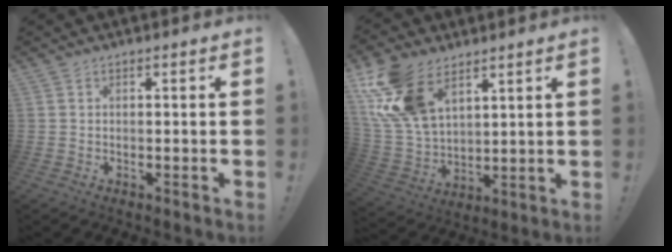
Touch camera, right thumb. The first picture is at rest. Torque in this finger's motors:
{"motor_torque": [1.18, 2.76, 1.22, 0.37, 0.19]}